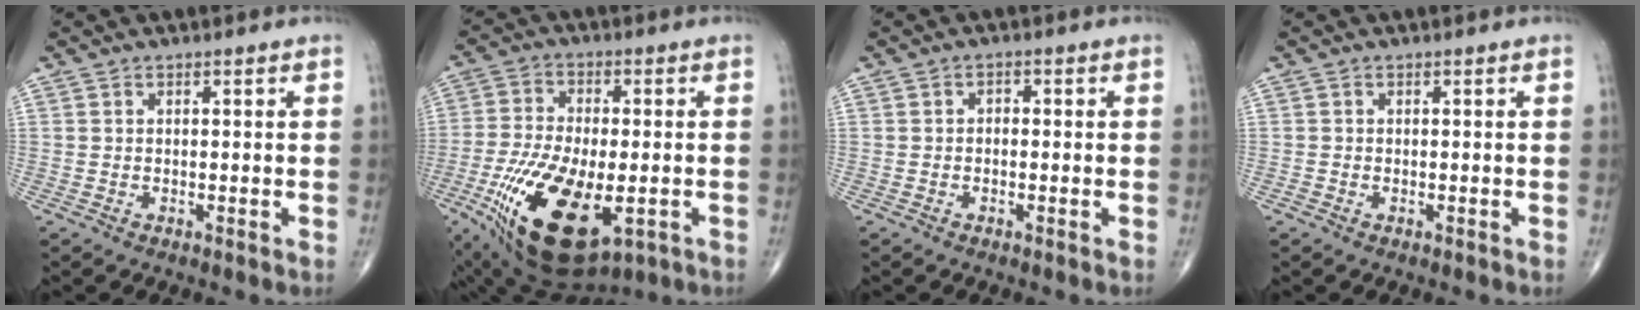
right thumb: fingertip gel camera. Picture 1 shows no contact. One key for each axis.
{"total": 20.4, "fx": -6.8, "fy": 9.4, "fz": 16.7, "tx": -0.338, "ty": -0.008, "tz": -0.100}
{"total": 1.2, "fx": -0.2, "fy": 0.9, "fz": 0.8, "tx": -0.003, "ty": 0.006, "tz": -0.008}
{"total": 0.0}